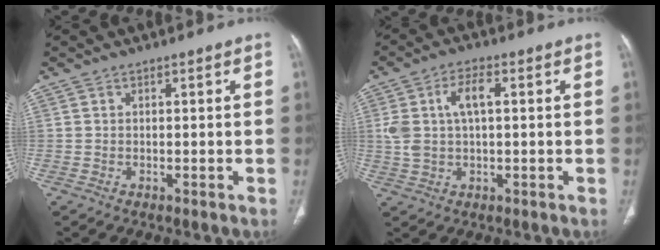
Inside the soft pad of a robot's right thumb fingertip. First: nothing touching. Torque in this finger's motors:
{"motor_torque": [1.01, 1.31, 0.89, 0.07, 0.34]}